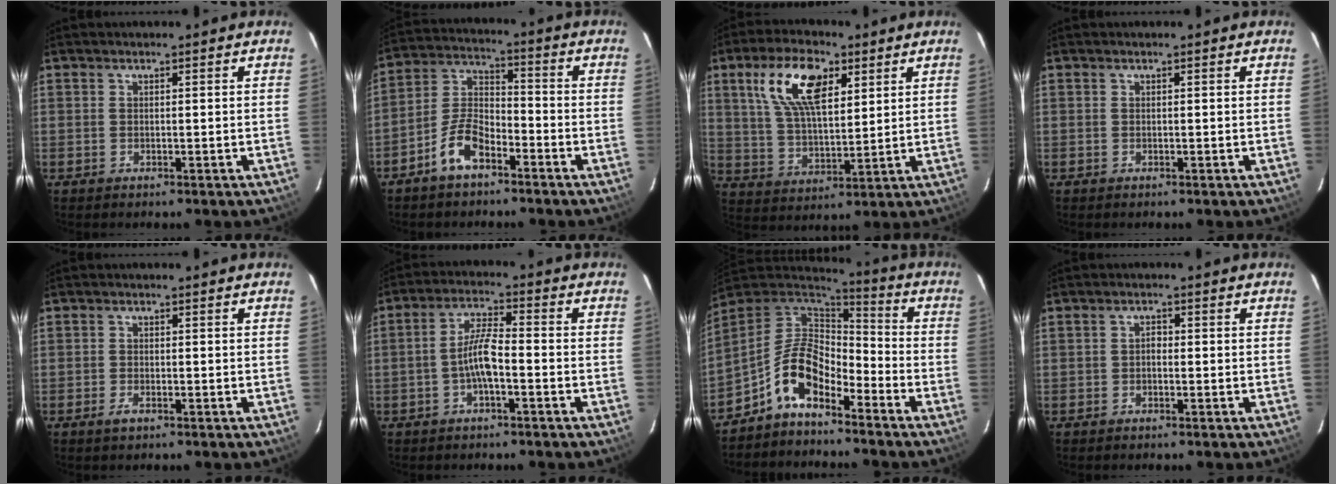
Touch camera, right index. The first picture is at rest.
{"total": 8.5, "force": [-5.5, 3.7, 5.3], "torque": [-0.116, 0.020, -0.106]}
{"total": 13.4, "force": [6.0, 6.1, 10.3], "torque": [-0.196, 0.022, 0.117]}
{"total": 0.0}
{"total": 1.8, "force": [-1.2, 0.8, 1.1], "torque": [-0.023, -0.001, -0.023]}
{"total": 5.8, "force": [-2.1, 1.2, 5.3], "torque": [-0.110, 0.012, -0.039]}
{"total": 11.0, "force": [-6.8, 4.9, 7.2], "torque": [-0.149, 0.024, -0.137]}
{"total": 1.2, "force": [-0.4, 0.8, 0.8], "torque": [-0.014, 0.007, -0.009]}